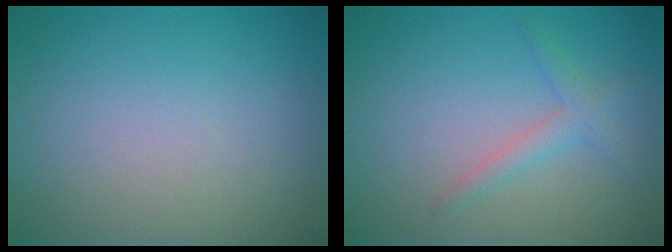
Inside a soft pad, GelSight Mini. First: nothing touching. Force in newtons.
{"total": 1.8, "press": 1.8, "slide": 0.1}